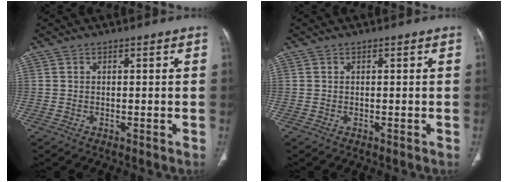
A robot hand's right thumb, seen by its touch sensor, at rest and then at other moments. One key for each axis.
{"total": 0.0}